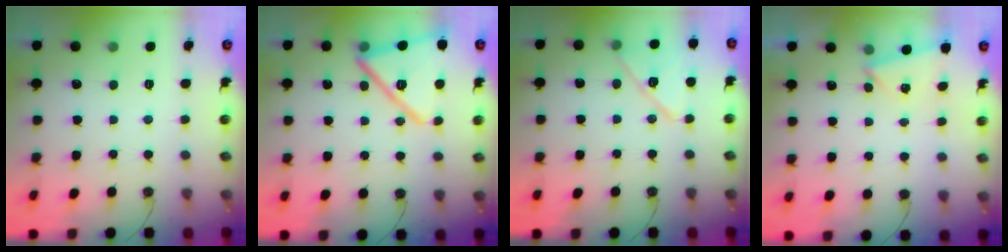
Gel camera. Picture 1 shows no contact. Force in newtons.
{"total": 18.9, "press": 18.9, "slide": 1.2}
{"total": 13.3, "press": 12.7, "slide": 4.1}
{"total": 1.7, "press": 0.9, "slide": 1.5}